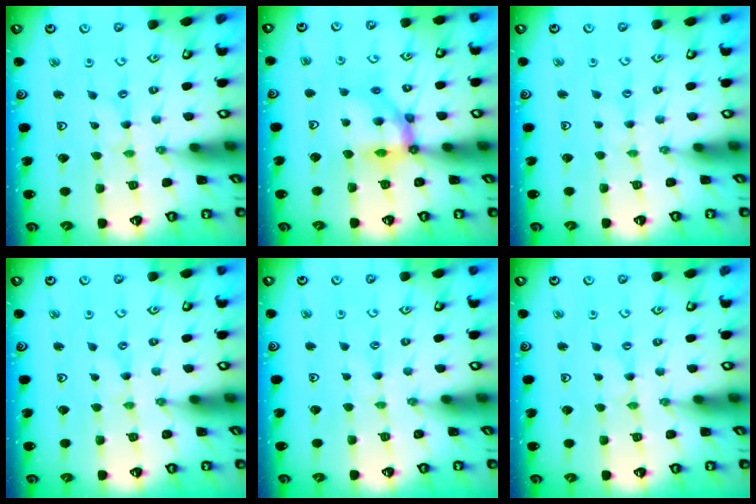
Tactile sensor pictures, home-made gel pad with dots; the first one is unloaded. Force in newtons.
{"total": 9.0, "press": 8.9, "slide": 1.7}
{"total": 1.5, "press": 1.5, "slide": 0.3}
{"total": 0.0}
{"total": 0.0}
{"total": 0.0}